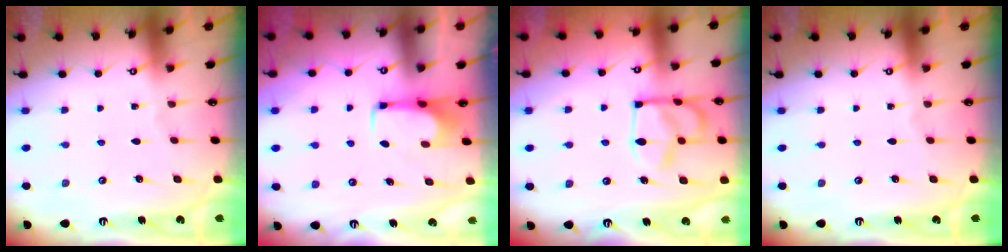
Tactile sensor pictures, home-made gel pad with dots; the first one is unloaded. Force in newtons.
{"total": 1.7, "press": 1.7, "slide": 0.4}
{"total": 13.3, "press": 13.2, "slide": 1.1}
{"total": 0.0}